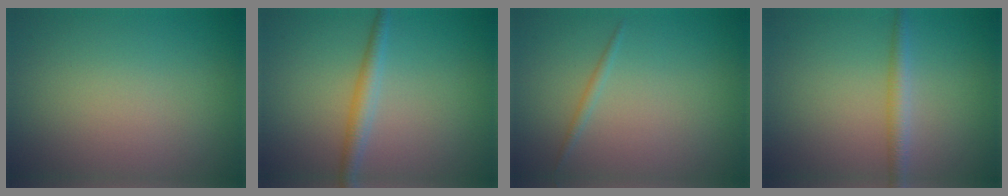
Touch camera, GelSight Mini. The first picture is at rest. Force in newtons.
{"total": 2.2, "press": 2.2, "slide": 0.1}
{"total": 0.8, "press": 0.8, "slide": 0.0}
{"total": 1.9, "press": 1.9, "slide": 0.1}